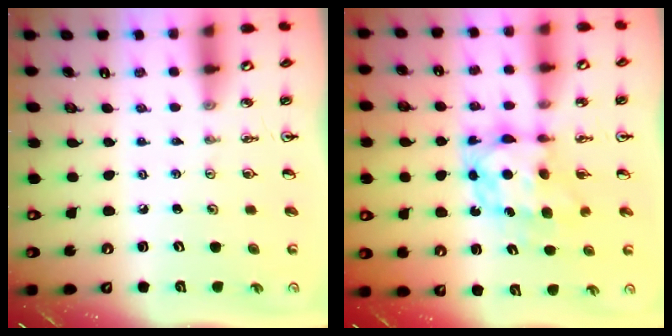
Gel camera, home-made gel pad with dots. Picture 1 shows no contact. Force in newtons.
{"total": 7.5, "press": 7.5, "slide": 0.7}